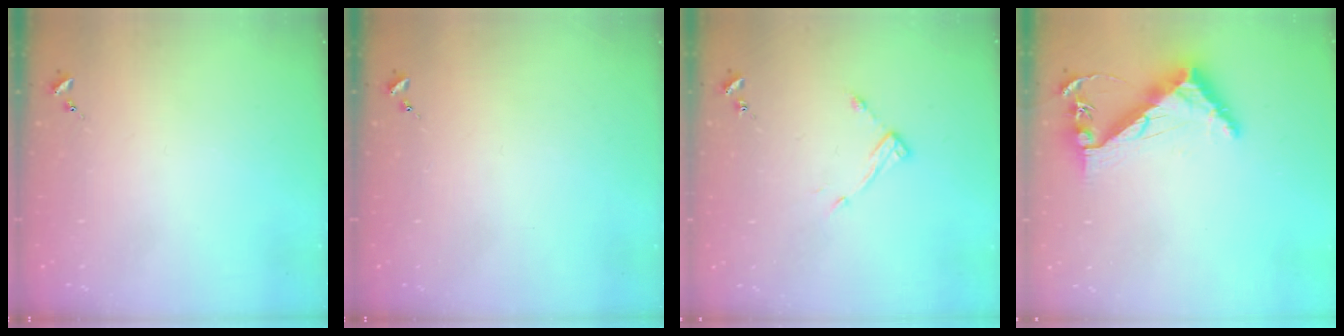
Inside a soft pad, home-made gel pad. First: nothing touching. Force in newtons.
{"total": 0.0}
{"total": 7.9, "press": 7.9, "slide": 0.3}
{"total": 8.7, "press": 8.6, "slide": 0.9}